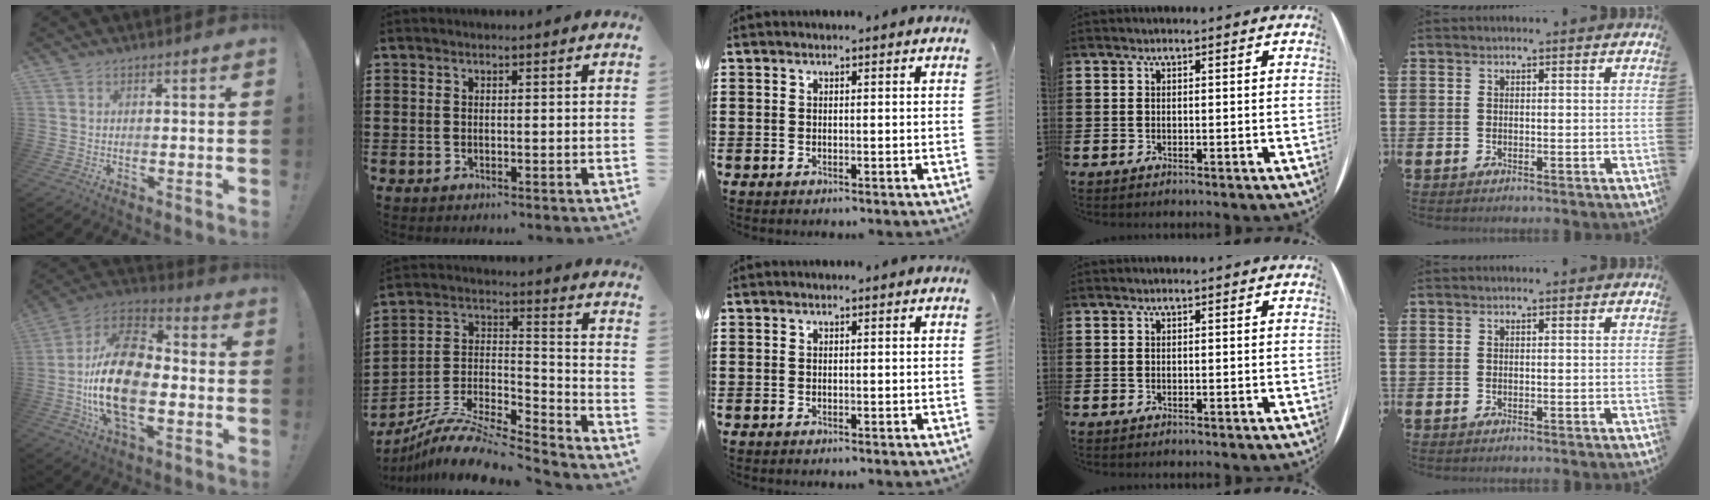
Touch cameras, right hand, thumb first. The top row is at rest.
{"thumb": {"total": 23.5, "force": [-3.5, 13.7, 18.8], "torque": [-0.357, 0.024, -0.052]}, "index": {"total": 10.4, "force": [-9.0, 2.0, 4.7], "torque": [-0.092, 0.011, -0.180]}}